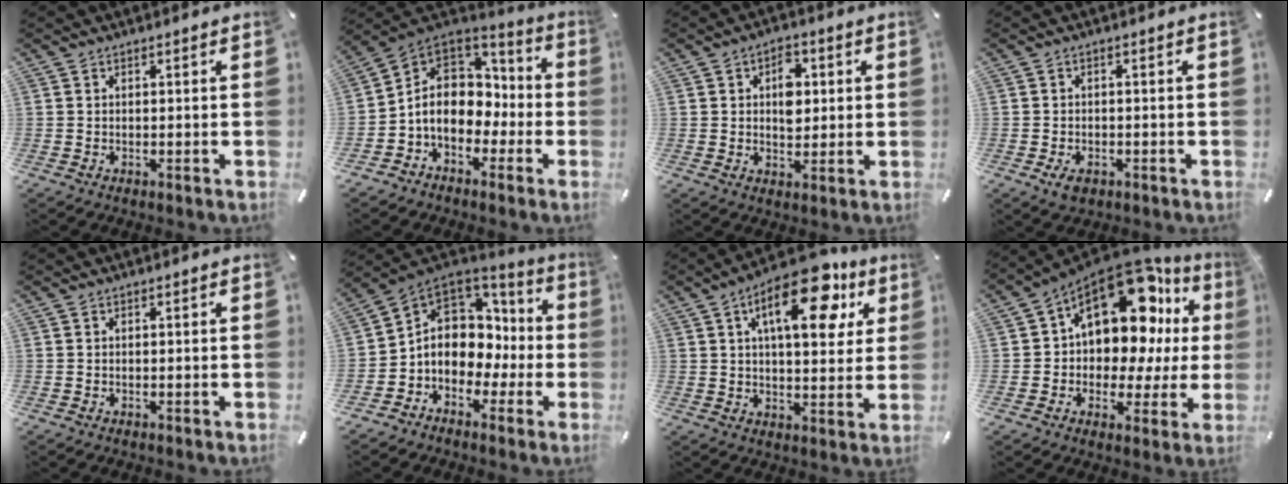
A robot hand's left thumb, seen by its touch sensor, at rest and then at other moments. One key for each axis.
{"total": 11.8, "fx": -1.9, "fy": 10.1, "fz": 5.9, "tx": -0.119, "ty": 0.002, "tz": -0.032}
{"total": 6.7, "fx": 1.3, "fy": 4.8, "fz": 4.5, "tx": -0.046, "ty": -0.006, "tz": 0.012}
{"total": 3.0, "fx": -1.5, "fy": 2.0, "fz": 1.8, "tx": -0.044, "ty": 0.000, "tz": -0.030}
{"total": 0.0}
{"total": 10.1, "fx": -0.2, "fy": 9.1, "fz": 4.3, "tx": -0.089, "ty": -0.013, "tz": 0.000}
{"total": 18.5, "fx": 8.9, "fy": 8.2, "fz": 13.9, "tx": -0.201, "ty": -0.031, "tz": 0.139}
{"total": 18.8, "fx": 8.4, "fy": 10.9, "fz": 12.8, "tx": -0.189, "ty": -0.075, "tz": 0.135}